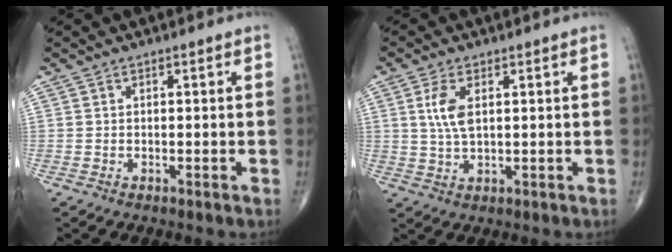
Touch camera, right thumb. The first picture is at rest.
{"total": 5.4, "force": [1.4, 2.4, 4.6], "torque": [-0.100, -0.005, 0.030]}